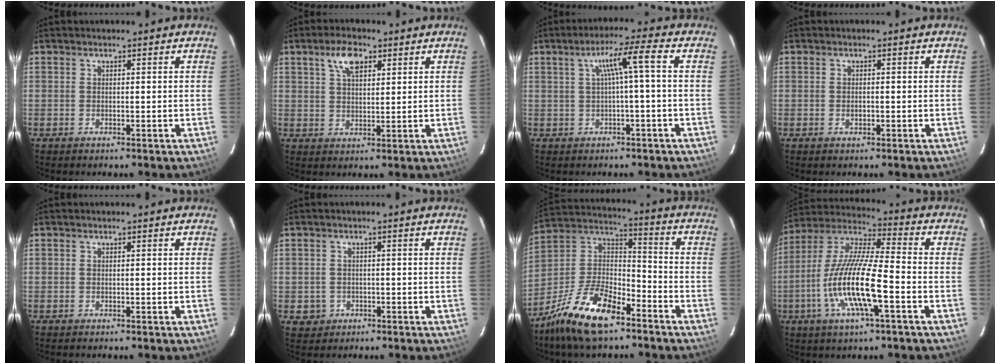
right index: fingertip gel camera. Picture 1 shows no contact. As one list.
[{"total": 5.6, "force": [3.0, 2.7, 4.0], "torque": [-0.071, 0.012, 0.054]}, {"total": 5.4, "force": [0.2, -0.7, 5.4], "torque": [-0.100, 0.009, 0.013]}, {"total": 1.1, "force": [-0.3, 0.7, 0.8], "torque": [-0.013, 0.000, -0.004]}, {"total": 0.0}, {"total": 3.1, "force": [-0.7, 3.0, 0.3], "torque": [-0.012, 0.004, -0.004]}, {"total": 17.1, "force": [-11.3, 6.7, 11.0], "torque": [-0.233, 0.010, -0.213]}, {"total": 16.1, "force": [-5.4, 2.7, 14.9], "torque": [-0.299, -0.011, -0.110]}]